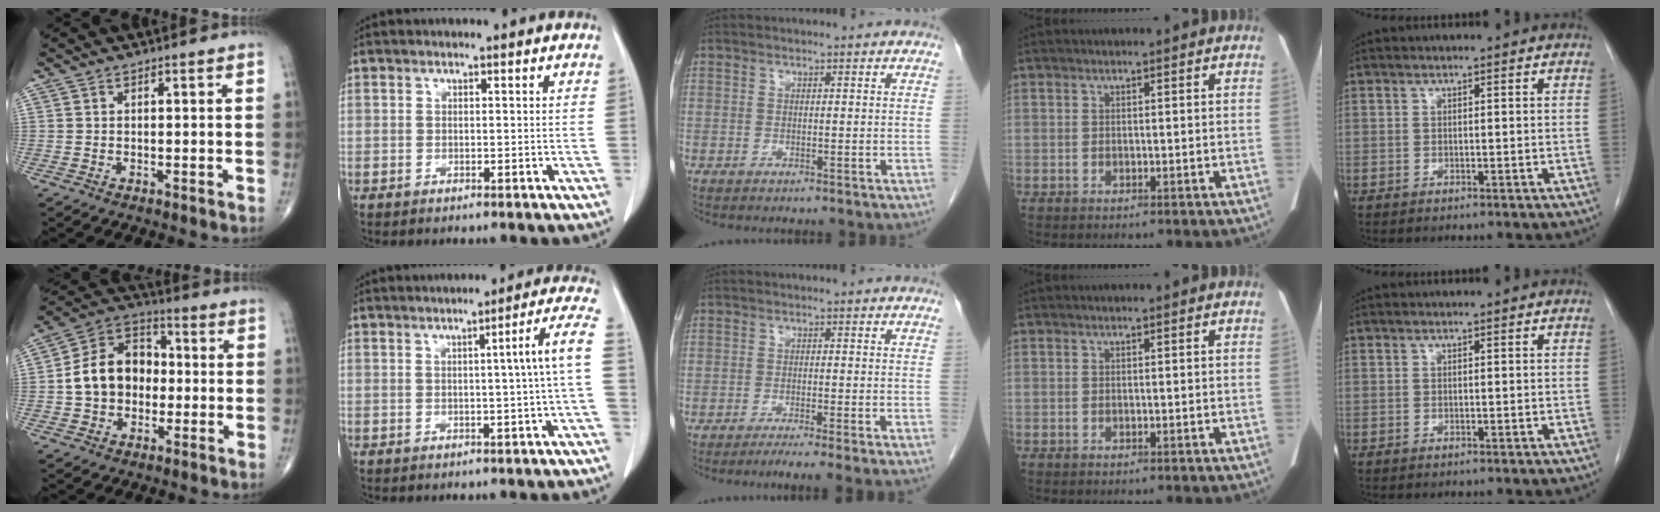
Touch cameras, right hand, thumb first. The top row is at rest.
{"thumb": {"total": 13.3, "force": [-0.7, 10.2, 8.4], "torque": [-0.115, 0.038, -0.022]}, "index": {"total": 5.8, "force": [0.0, -1.4, 5.6], "torque": [-0.070, 0.007, 0.001]}, "middle": {"total": 5.4, "force": [-3.8, -0.5, 3.8], "torque": [-0.047, -0.012, -0.058]}}